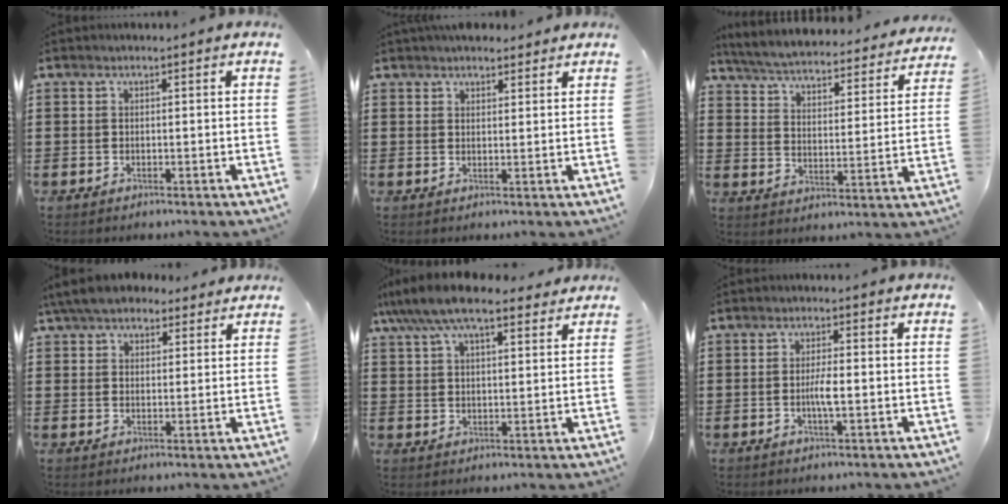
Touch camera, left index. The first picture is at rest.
{"total": 3.2, "force": [2.9, 1.1, 0.7], "torque": [-0.012, -0.004, 0.054]}
{"total": 4.3, "force": [4.2, -0.3, 0.9], "torque": [-0.042, -0.036, 0.065]}
{"total": 5.9, "force": [4.9, 2.3, 2.3], "torque": [-0.062, 0.000, 0.093]}
{"total": 9.2, "force": [7.3, 2.6, 4.9], "torque": [-0.116, -0.010, 0.134]}
{"total": 3.1, "force": [-0.6, 0.5, 3.0], "torque": [-0.062, -0.003, -0.014]}